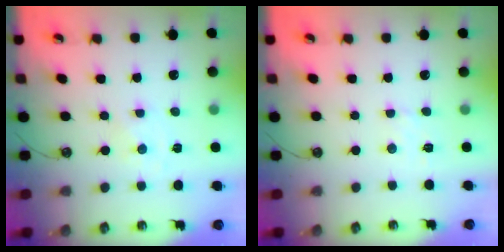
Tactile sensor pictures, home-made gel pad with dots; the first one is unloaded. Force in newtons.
{"total": 3.2, "press": 3.2, "slide": 0.4}